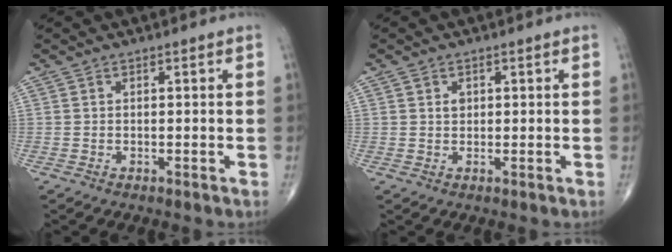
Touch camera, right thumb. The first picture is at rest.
{"total": 1.5, "force": [0.5, 1.2, 0.8], "torque": [-0.005, -0.001, 0.008]}